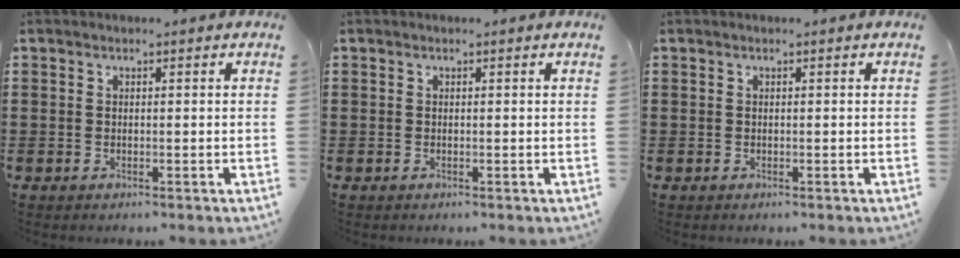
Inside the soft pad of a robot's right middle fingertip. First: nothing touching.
{"total": 0.0}
{"total": 0.0}